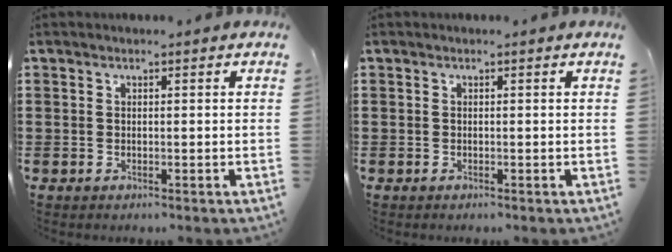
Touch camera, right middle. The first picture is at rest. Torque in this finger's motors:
{"motor_torque": [-0.13, -0.12, -0.02, -0.01]}